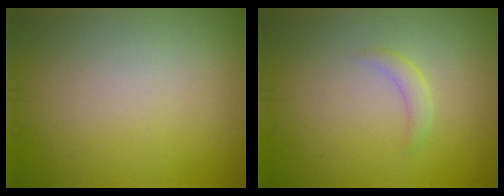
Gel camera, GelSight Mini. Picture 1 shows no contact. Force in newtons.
{"total": 1.2, "press": 1.2, "slide": 0.1}